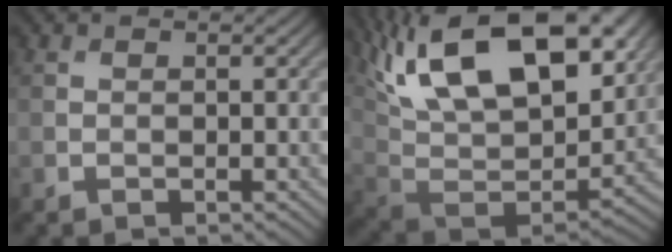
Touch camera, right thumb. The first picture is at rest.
{"total": 21.4, "force": [10.1, 10.6, 15.6], "torque": [-0.293, 0.045, 0.178]}